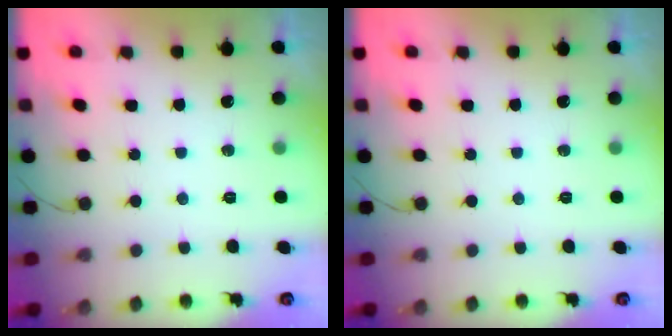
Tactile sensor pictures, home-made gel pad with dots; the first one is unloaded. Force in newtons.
{"total": 0.0}